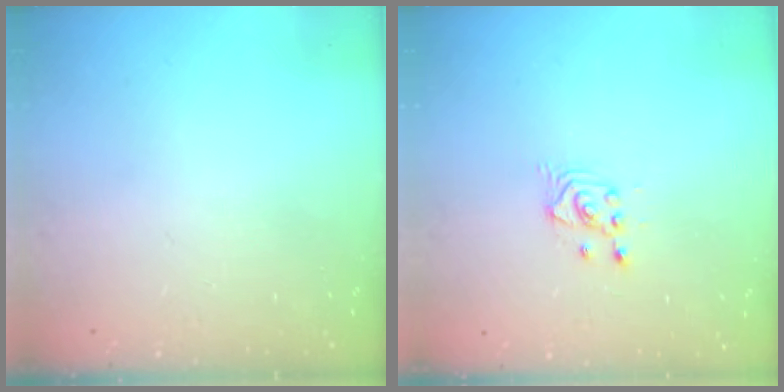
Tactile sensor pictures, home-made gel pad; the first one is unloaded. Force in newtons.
{"total": 2.7, "press": 2.7, "slide": 0.2}